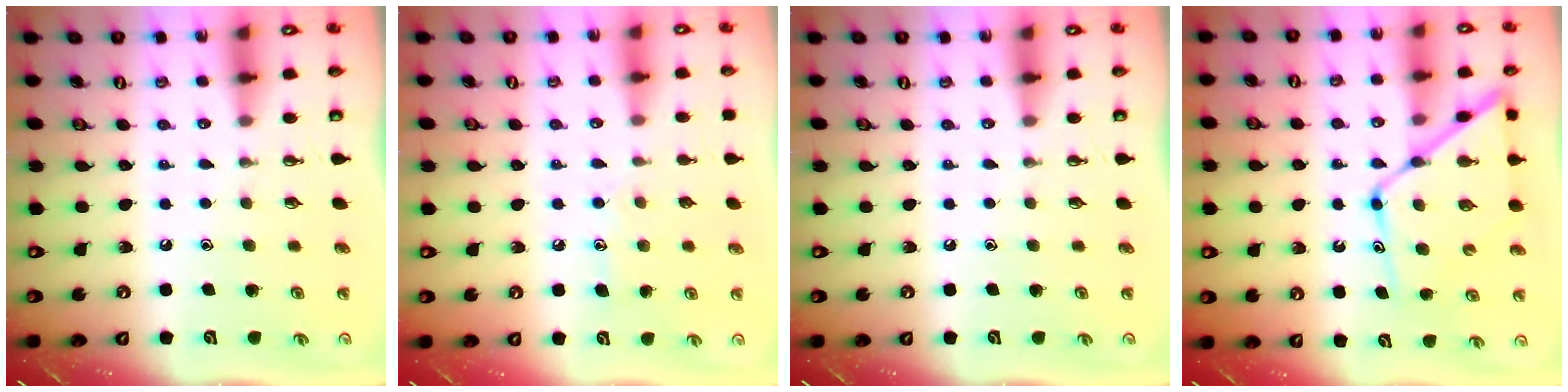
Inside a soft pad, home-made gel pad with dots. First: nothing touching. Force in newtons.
{"total": 6.1, "press": 6.1, "slide": 0.0}
{"total": 0.0}
{"total": 14.1, "press": 14.1, "slide": 1.3}